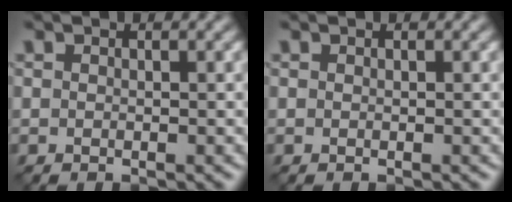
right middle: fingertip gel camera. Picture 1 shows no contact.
{"total": 0.0}